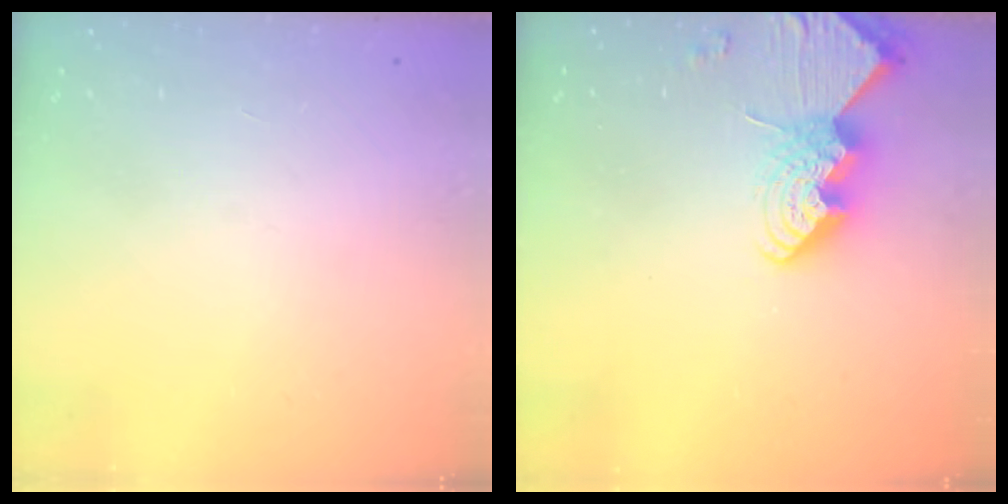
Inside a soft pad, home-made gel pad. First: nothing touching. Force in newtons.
{"total": 11.7, "press": 11.7, "slide": 0.8}